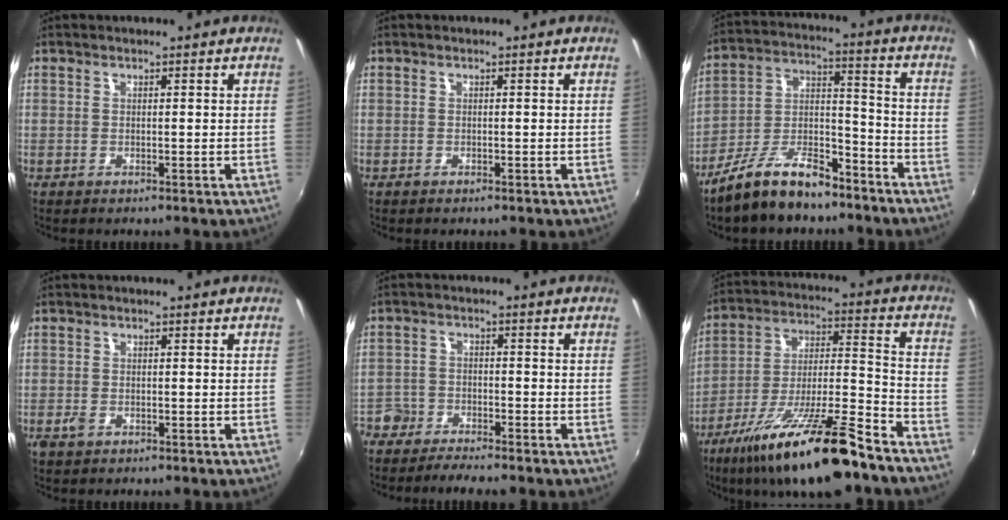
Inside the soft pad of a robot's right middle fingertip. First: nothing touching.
{"total": 0.0}
{"total": 13.6, "force": [-9.9, 5.5, 7.7], "torque": [-0.152, 0.015, -0.171]}
{"total": 1.8, "force": [-1.0, 1.2, 0.9], "torque": [-0.019, -0.004, -0.019]}
{"total": 6.4, "force": [-5.7, 2.3, 1.7], "torque": [-0.060, -0.012, -0.109]}
{"total": 21.2, "force": [-14.5, 3.5, 15.0], "torque": [-0.266, -0.028, -0.244]}